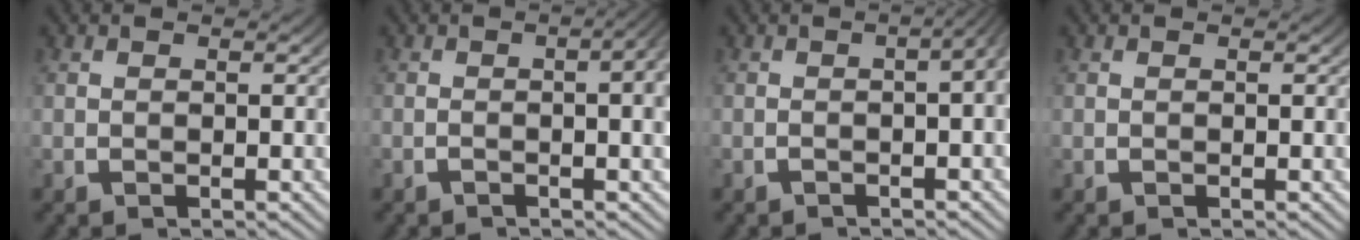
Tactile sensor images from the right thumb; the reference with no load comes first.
{"total": 5.2, "force": [0.0, 1.9, 4.8], "torque": [-0.049, 0.016, -0.014]}
{"total": 4.8, "force": [0.2, 2.3, 4.2], "torque": [-0.041, 0.025, -0.017]}
{"total": 0.0}